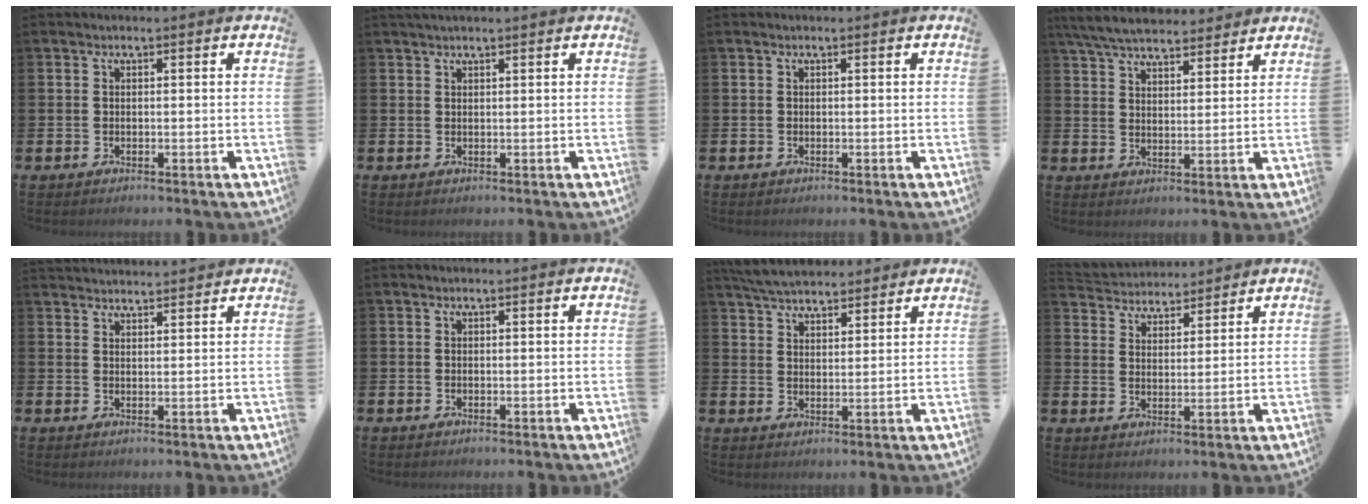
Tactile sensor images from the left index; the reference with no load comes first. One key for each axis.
{"total": 1.0, "fx": 0.9, "fy": -0.1, "fz": 0.4, "tx": -0.001, "ty": -0.001, "tz": 0.015}
{"total": 0.0}
{"total": 6.5, "fx": 6.1, "fy": 1.3, "fz": 1.7, "tx": -0.058, "ty": -0.018, "tz": 0.114}
{"total": 2.8, "fx": 2.8, "fy": 0.1, "fz": -0.1, "tx": -0.002, "ty": -0.015, "tz": 0.051}
{"total": 0.0}
{"total": 5.4, "fx": 5.2, "fy": 1.0, "fz": 0.8, "tx": -0.033, "ty": -0.022, "tz": 0.097}
{"total": 4.3, "fx": 4.1, "fy": 0.9, "fz": -0.6, "tx": -0.013, "ty": -0.024, "tz": 0.075}